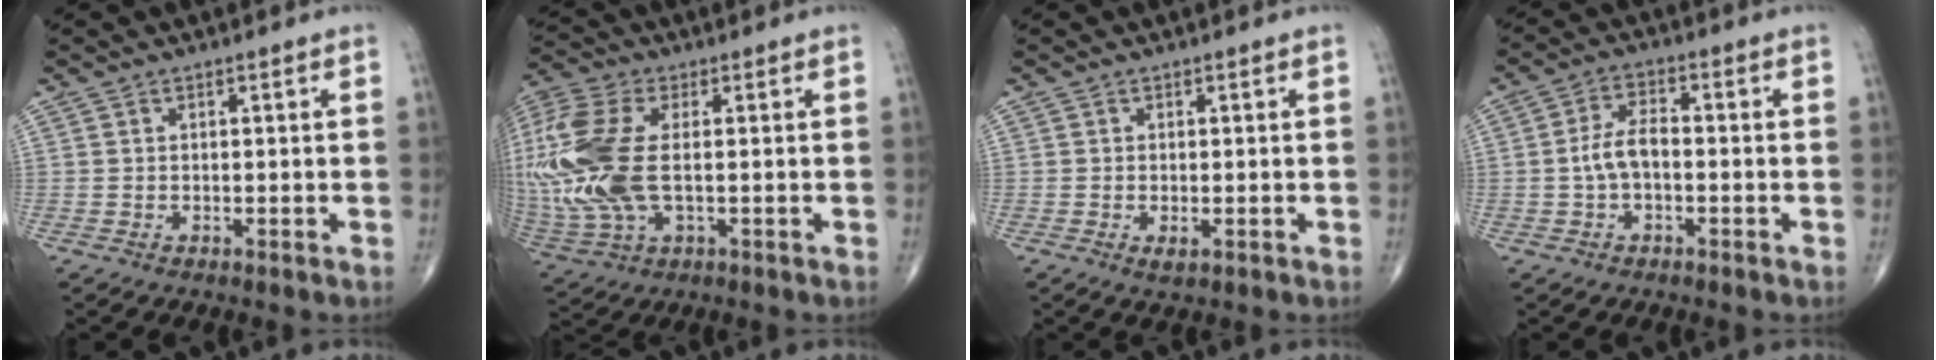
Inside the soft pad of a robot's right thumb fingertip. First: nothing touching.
{"total": 21.8, "force": [1.0, 11.8, 18.4], "torque": [-0.471, -0.003, 0.025]}
{"total": 1.4, "force": [-0.4, 0.7, 1.2], "torque": [-0.021, -0.004, -0.006]}
{"total": 5.7, "force": [-0.9, 3.0, 4.7], "torque": [-0.094, 0.022, -0.022]}